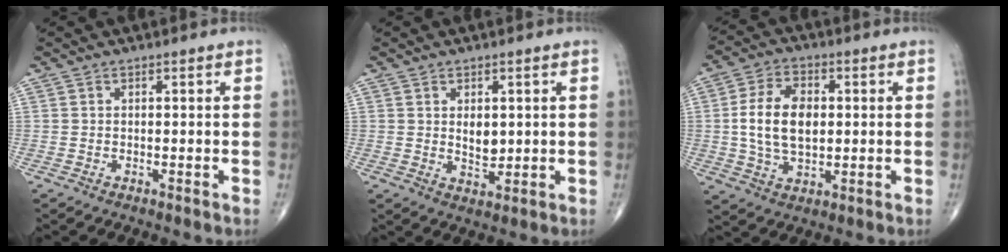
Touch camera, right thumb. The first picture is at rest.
{"total": 4.1, "force": [0.7, 2.5, 3.2], "torque": [-0.037, -0.011, 0.017]}
{"total": 11.4, "force": [0.6, 7.0, 9.0], "torque": [-0.159, 0.004, 0.014]}